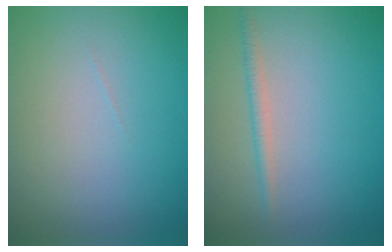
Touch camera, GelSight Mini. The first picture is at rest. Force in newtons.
{"total": 1.2, "press": 1.2, "slide": 0.1}